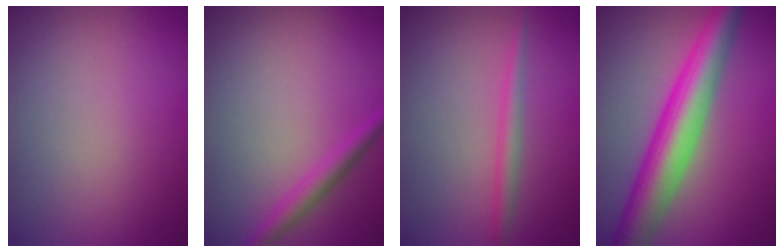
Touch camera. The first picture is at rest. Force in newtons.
{"total": 2.1, "press": 2.1, "slide": 0.1}
{"total": 1.7, "press": 1.7, "slide": 0.1}
{"total": 7.9, "press": 7.9, "slide": 0.2}